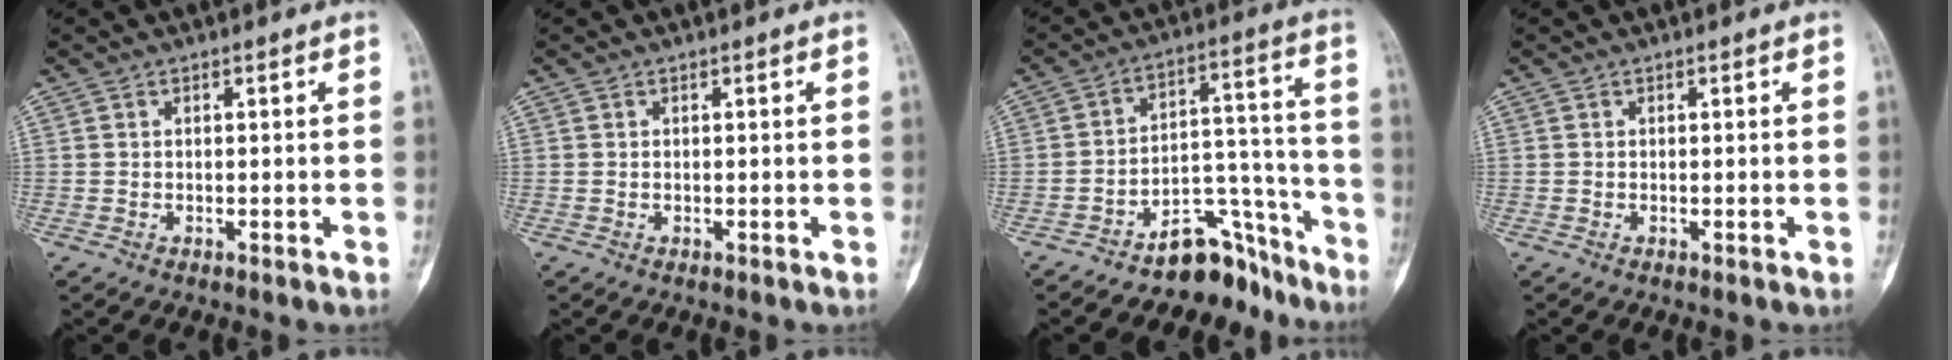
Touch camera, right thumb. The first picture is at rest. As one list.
[{"total": 0.0}, {"total": 11.1, "force": [-9.2, 5.4, 3.1], "torque": [-0.001, 0.134, -0.146]}, {"total": 0.0}]